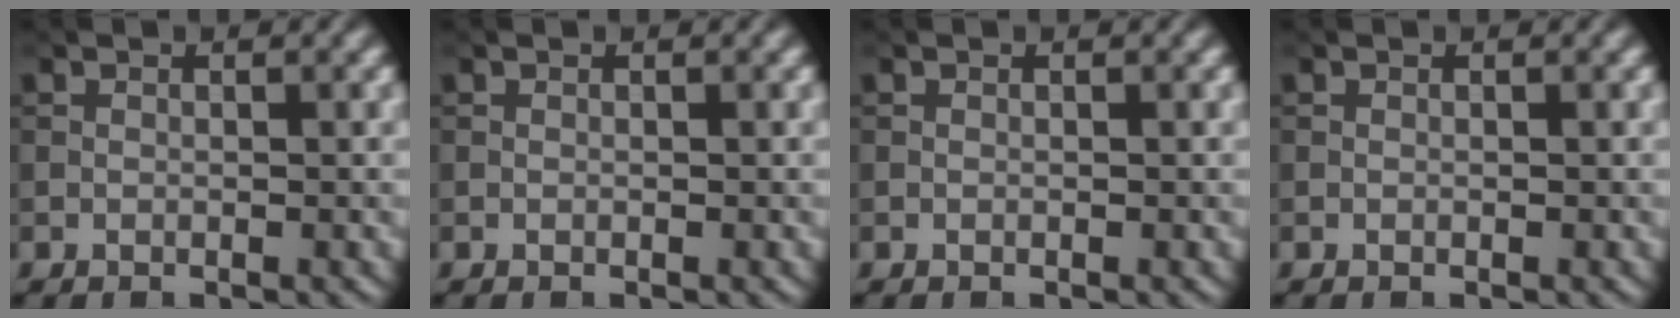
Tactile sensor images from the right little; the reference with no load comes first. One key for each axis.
{"total": 0.0}
{"total": 0.0}
{"total": 0.0}